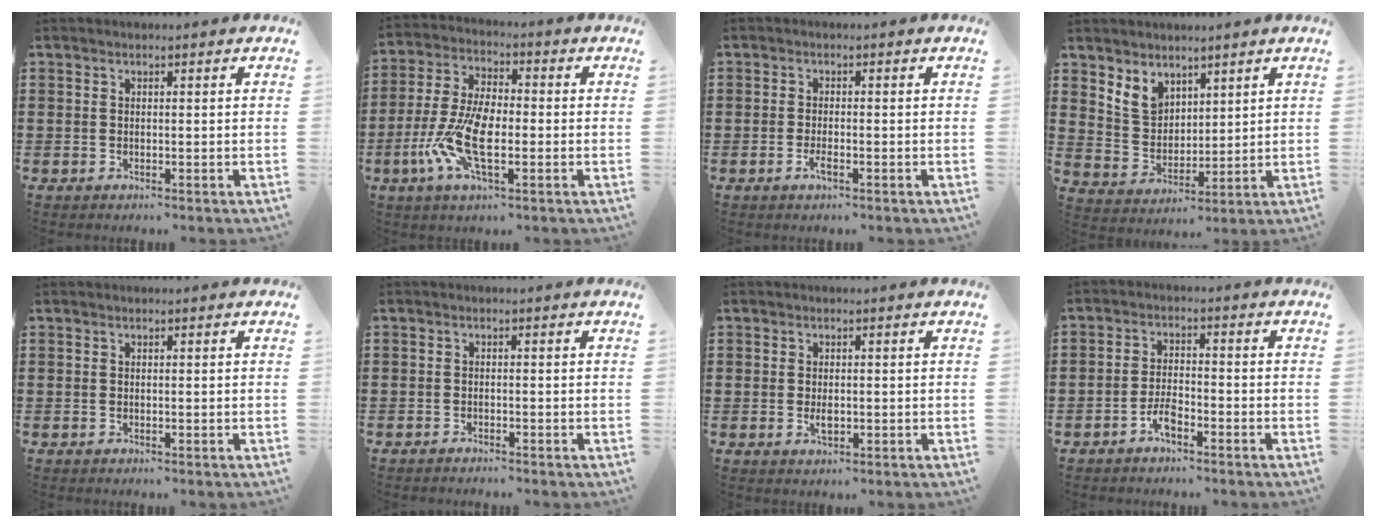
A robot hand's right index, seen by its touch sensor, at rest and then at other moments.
{"total": 10.1, "force": [-3.0, 4.1, 8.7], "torque": [-0.214, -0.016, -0.064]}
{"total": 1.9, "force": [-0.9, 0.4, 1.6], "torque": [-0.035, -0.006, -0.018]}
{"total": 5.3, "force": [3.8, 3.6, 1.0], "torque": [-0.043, 0.003, 0.072]}
{"total": 0.0}
{"total": 0.7, "force": [-0.7, 0.1, -0.1], "torque": [-0.001, 0.004, -0.016]}
{"total": 1.7, "force": [-0.2, 0.8, 1.5], "torque": [-0.029, 0.000, -0.003]}
{"total": 3.5, "force": [-2.4, 1.3, 2.2], "torque": [-0.055, 0.003, -0.051]}